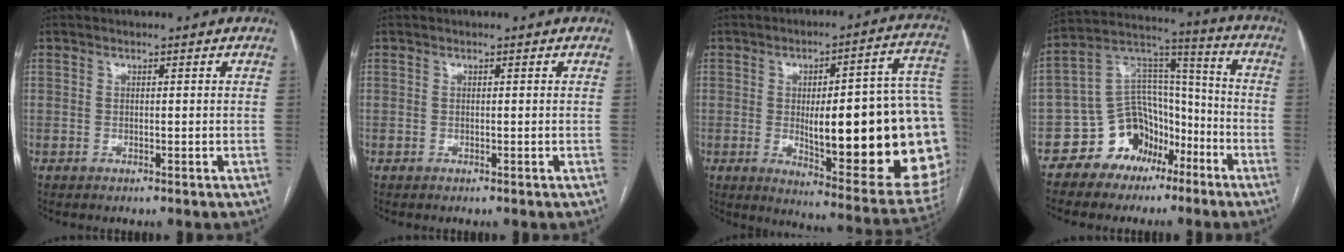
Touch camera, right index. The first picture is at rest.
{"total": 0.0}
{"total": 29.4, "force": [-1.9, 5.6, 28.8], "torque": [-0.293, 0.011, -0.015]}
{"total": 12.2, "force": [-7.0, 8.4, 5.3], "torque": [-0.102, 0.053, -0.122]}